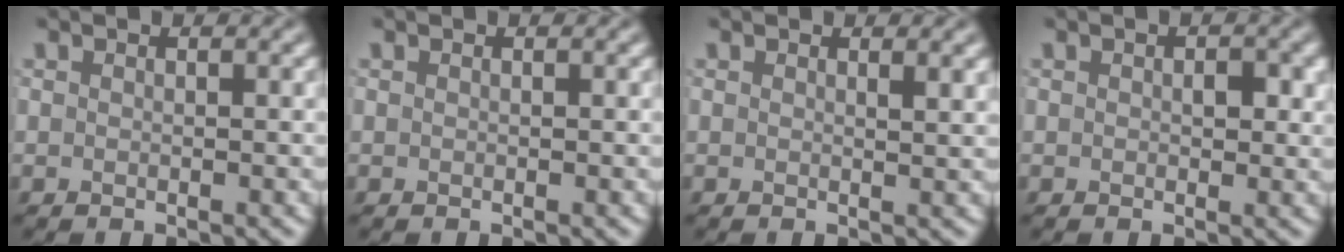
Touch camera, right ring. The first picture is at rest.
{"total": 0.0}
{"total": 1.2, "force": [0.8, 0.3, 0.8], "torque": [-0.006, 0.001, 0.010]}
{"total": 1.6, "force": [0.4, 0.9, 1.3], "torque": [-0.016, -0.001, 0.004]}